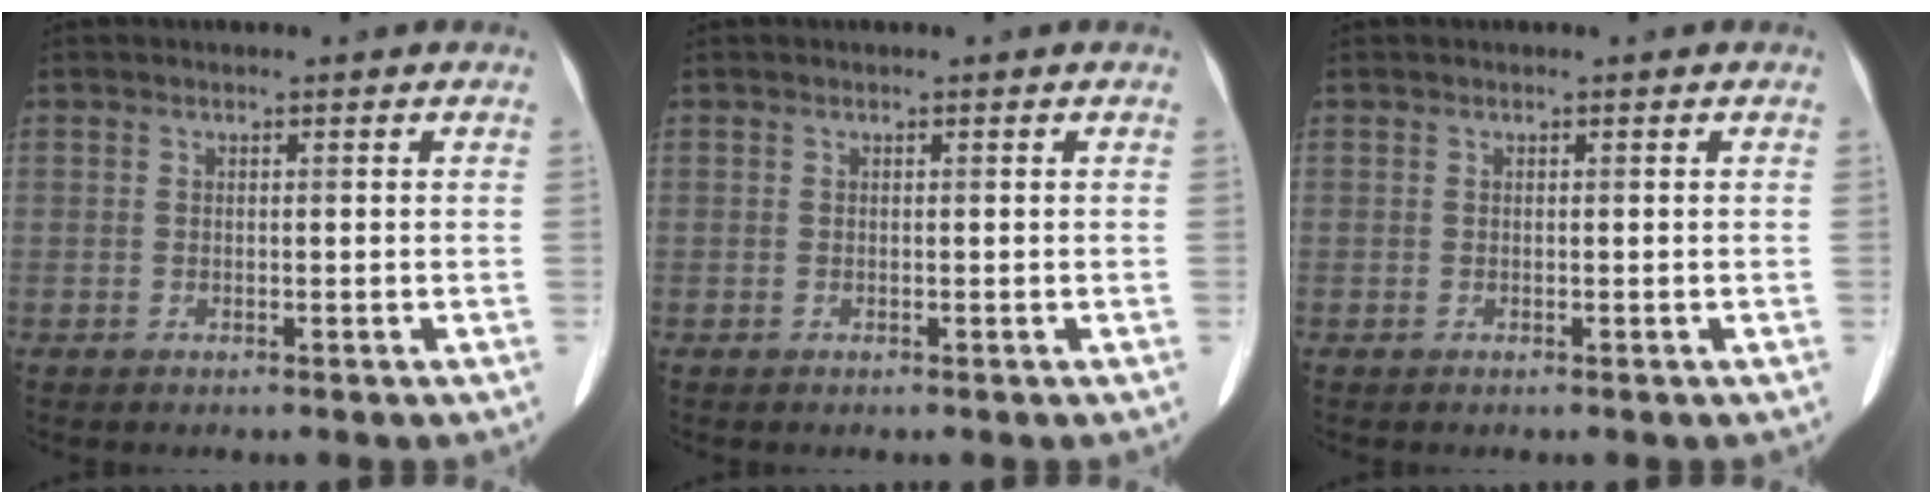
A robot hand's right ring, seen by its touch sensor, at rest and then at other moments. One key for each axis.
{"total": 0.0}
{"total": 0.0}